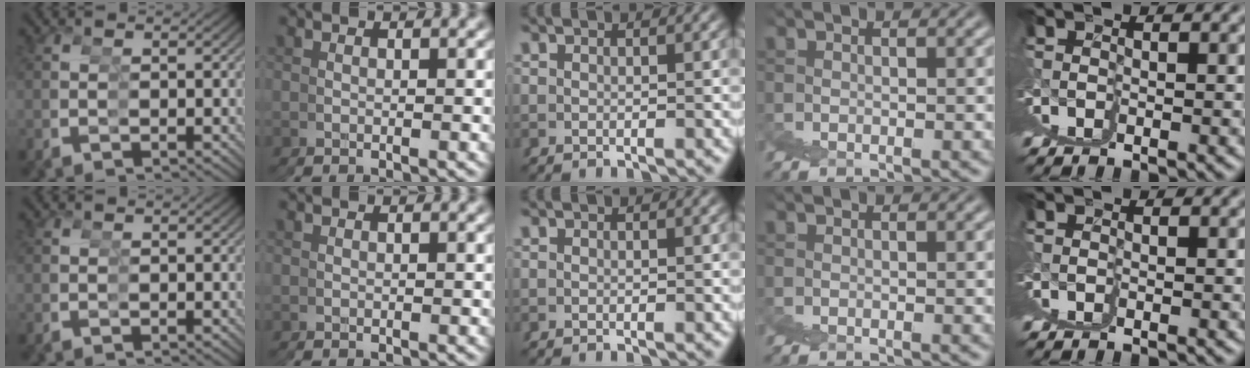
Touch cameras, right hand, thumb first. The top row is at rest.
{"middle": {"total": 1.5, "force": [-0.2, -1.4, -0.4], "torque": [0.019, -0.008, 0.006]}}